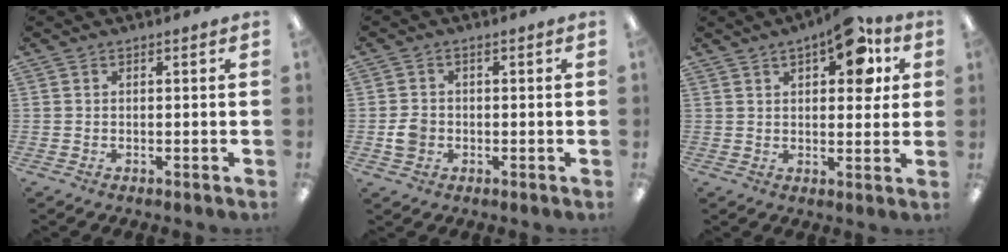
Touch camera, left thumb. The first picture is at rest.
{"total": 3.6, "force": [-0.8, 3.0, 1.8], "torque": [-0.030, 0.007, -0.014]}
{"total": 11.6, "force": [5.8, 5.1, 8.7], "torque": [-0.099, -0.024, 0.091]}